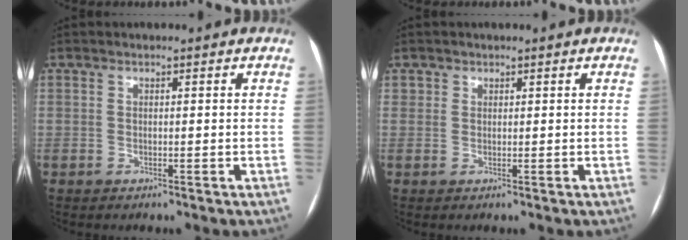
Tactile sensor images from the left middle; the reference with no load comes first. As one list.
[{"total": 0.8, "force": [0.4, 0.7, 0.0], "torque": [0.010, 0.000, 0.002]}]